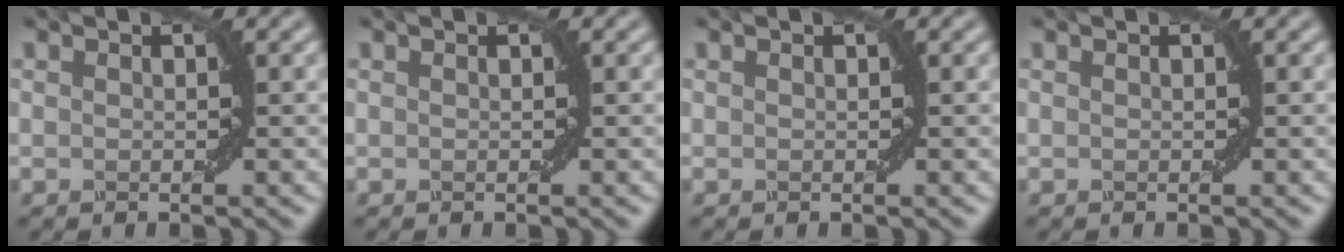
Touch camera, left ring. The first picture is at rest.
{"total": 0.0}
{"total": 0.0}
{"total": 0.0}